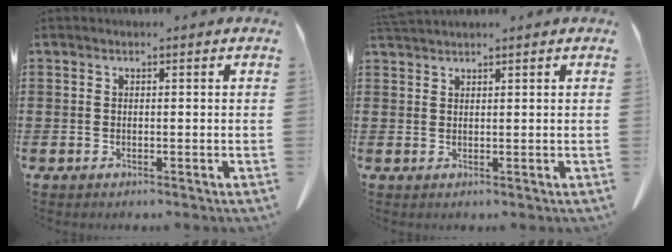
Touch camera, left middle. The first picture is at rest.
{"total": 1.7, "force": [1.7, 0.0, 0.3], "torque": [-0.010, -0.002, 0.034]}